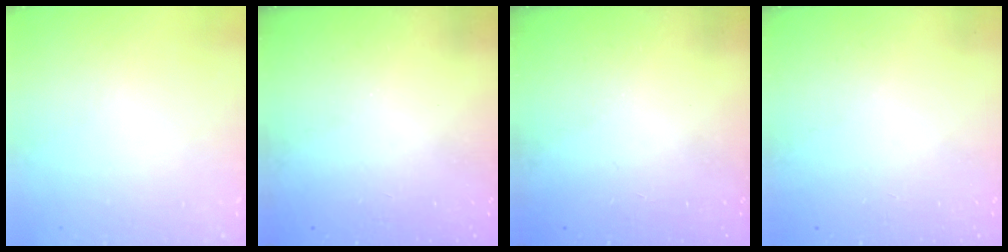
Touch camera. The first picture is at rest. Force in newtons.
{"total": 0.0}
{"total": 0.0}
{"total": 0.0}